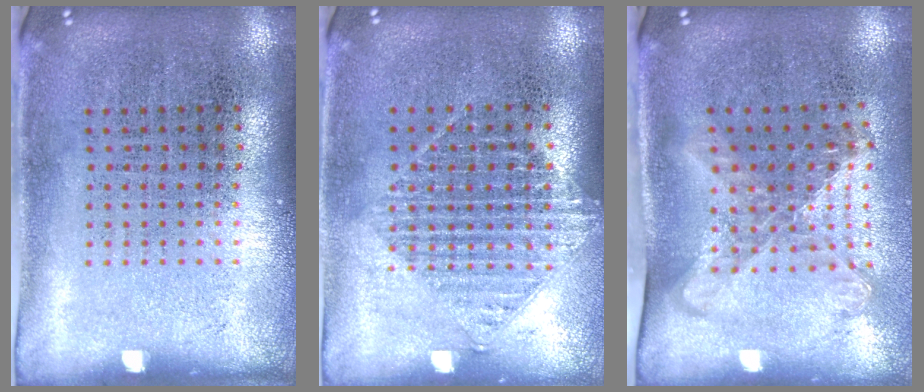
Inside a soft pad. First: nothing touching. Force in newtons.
{"total": 1.2, "press": 1.1, "slide": 0.5}
{"total": 1.7, "press": 1.4, "slide": 1.1}